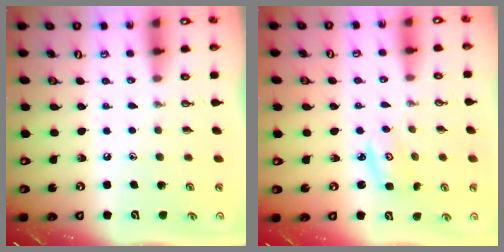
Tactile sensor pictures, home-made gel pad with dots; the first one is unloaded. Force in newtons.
{"total": 2.8, "press": 2.8, "slide": 0.3}